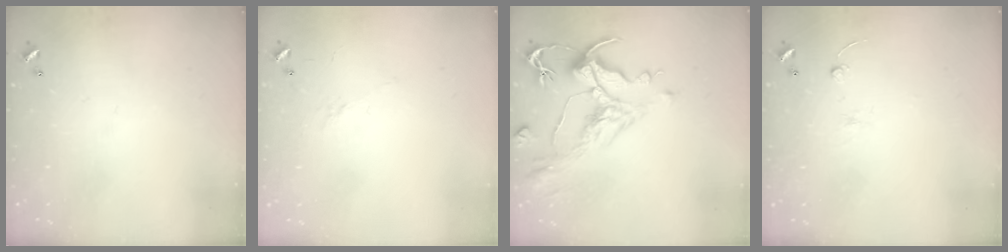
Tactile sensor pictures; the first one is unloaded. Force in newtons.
{"total": 6.2, "press": 6.2, "slide": 0.8}
{"total": 2.6, "press": 2.1, "slide": 1.6}
{"total": 2.5, "press": 2.4, "slide": 0.8}